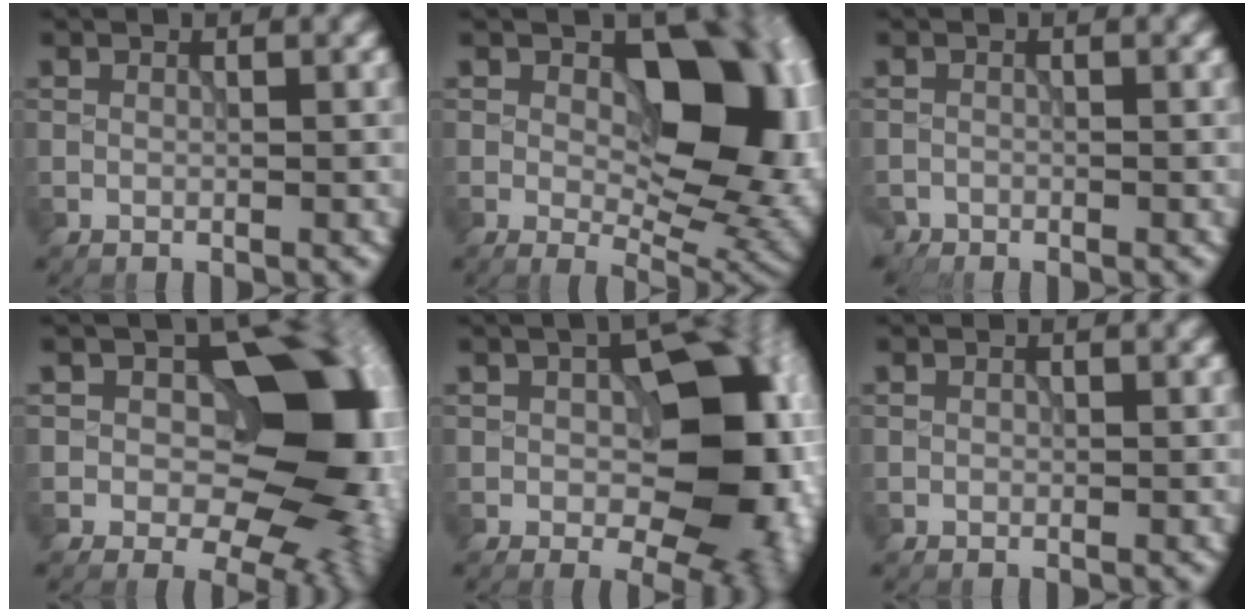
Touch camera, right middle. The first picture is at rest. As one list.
[{"total": 14.3, "force": [2.0, 8.6, 11.3], "torque": [-0.110, 0.001, 0.042]}, {"total": 1.3, "force": [-1.2, 0.3, -0.4], "torque": [0.006, -0.003, -0.019]}, {"total": 17.0, "force": [1.4, 11.6, 12.4], "torque": [-0.100, 0.004, 0.031]}, {"total": 14.0, "force": [-0.4, 8.5, 11.1], "torque": [-0.122, -0.002, 0.007]}, {"total": 0.0}]